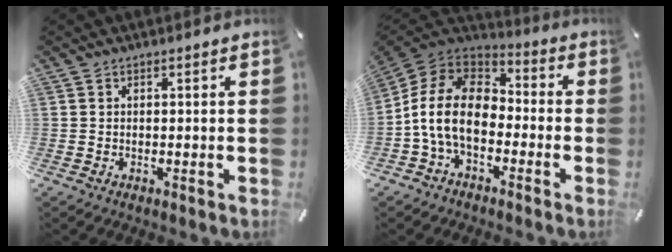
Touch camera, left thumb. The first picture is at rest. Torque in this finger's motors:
{"motor_torque": [-0.41, 2.26, 1.61, 1.16, 0.56]}